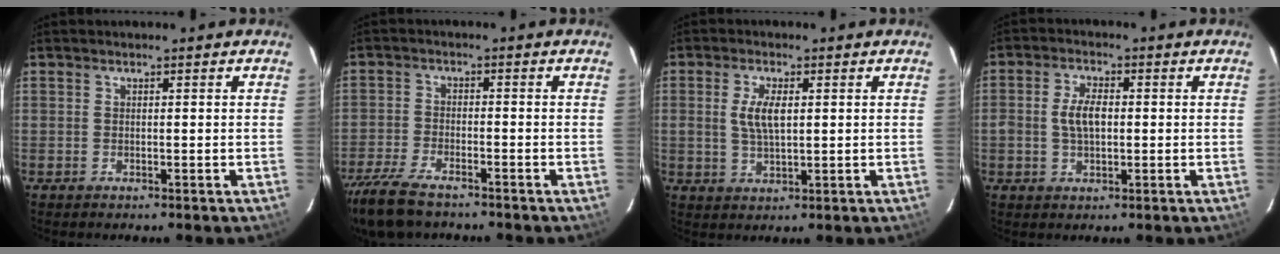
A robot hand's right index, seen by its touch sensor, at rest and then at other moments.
{"total": 12.6, "force": [-9.9, 4.3, 6.3], "torque": [-0.159, -0.027, -0.186]}
{"total": 5.4, "force": [0.9, 2.2, 4.8], "torque": [-0.095, 0.001, 0.019]}
{"total": 5.3, "force": [-0.1, 2.8, 4.4], "torque": [-0.088, 0.007, 0.001]}